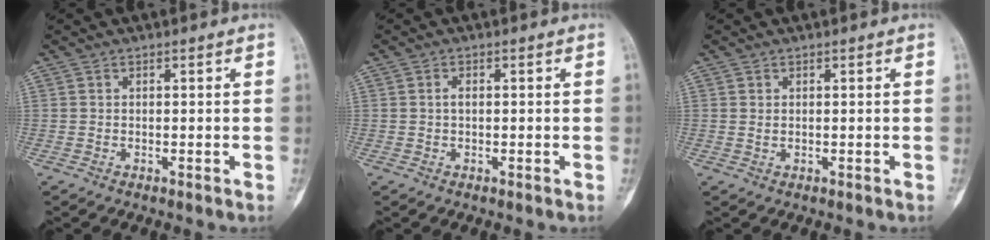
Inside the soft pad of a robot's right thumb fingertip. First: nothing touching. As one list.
[{"total": 1.2, "force": [0.0, 0.7, 1.0], "torque": [-0.019, 0.002, -0.001]}, {"total": 0.6, "force": [0.2, 0.4, 0.4], "torque": [-0.008, -0.001, 0.005]}]